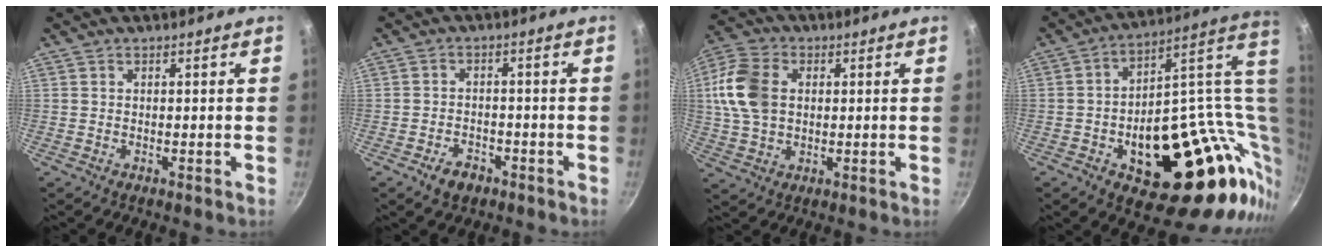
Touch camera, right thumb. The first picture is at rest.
{"total": 4.5, "force": [-2.7, 3.0, 2.0], "torque": [-0.026, 0.022, -0.041]}
{"total": 12.3, "force": [1.8, 8.6, 8.6], "torque": [-0.161, 0.011, 0.026]}
{"total": 31.5, "force": [1.7, 17.3, 26.2], "torque": [-0.314, 0.005, 0.051]}